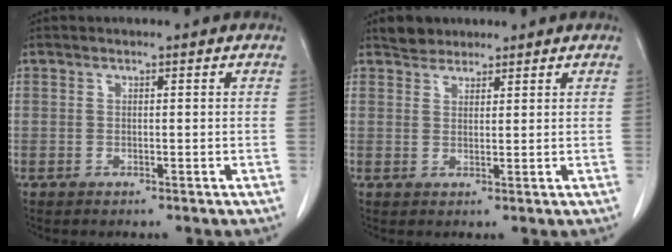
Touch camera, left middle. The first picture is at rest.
{"total": 2.6, "force": [2.3, 1.3, 0.2], "torque": [-0.008, 0.009, 0.038]}